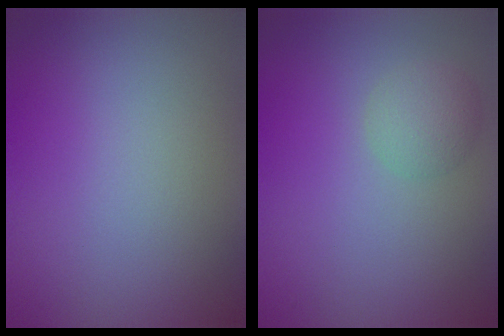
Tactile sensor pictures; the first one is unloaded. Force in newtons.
{"total": 2.1, "press": 2.1, "slide": 0.1}